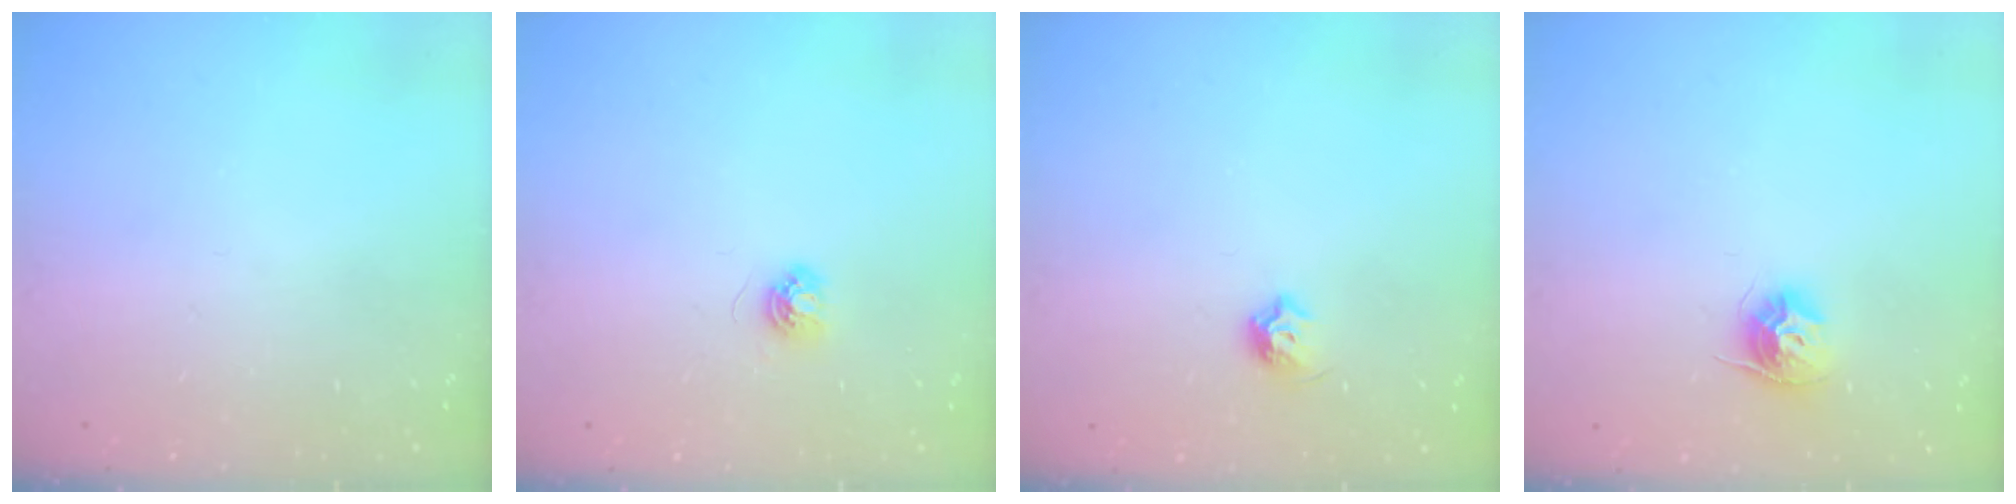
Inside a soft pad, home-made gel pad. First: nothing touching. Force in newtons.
{"total": 4.5, "press": 4.4, "slide": 0.5}
{"total": 5.5, "press": 5.4, "slide": 0.8}
{"total": 9.8, "press": 9.8, "slide": 0.7}